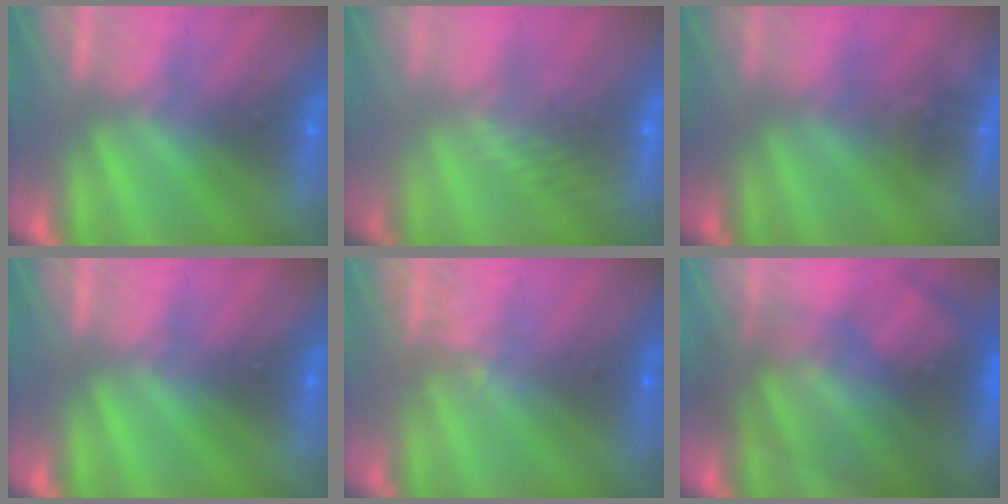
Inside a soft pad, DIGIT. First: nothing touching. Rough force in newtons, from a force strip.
{"total": 8.7}
{"total": 4.4}
{"total": 0.0}
{"total": 1.7}
{"total": 7.2}